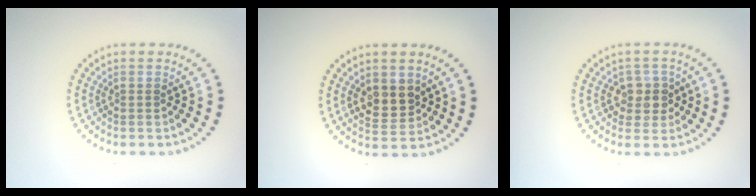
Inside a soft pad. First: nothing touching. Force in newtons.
{"total": 2.7, "press": 2.6, "slide": 0.8}
{"total": 2.3, "press": 2.1, "slide": 0.8}